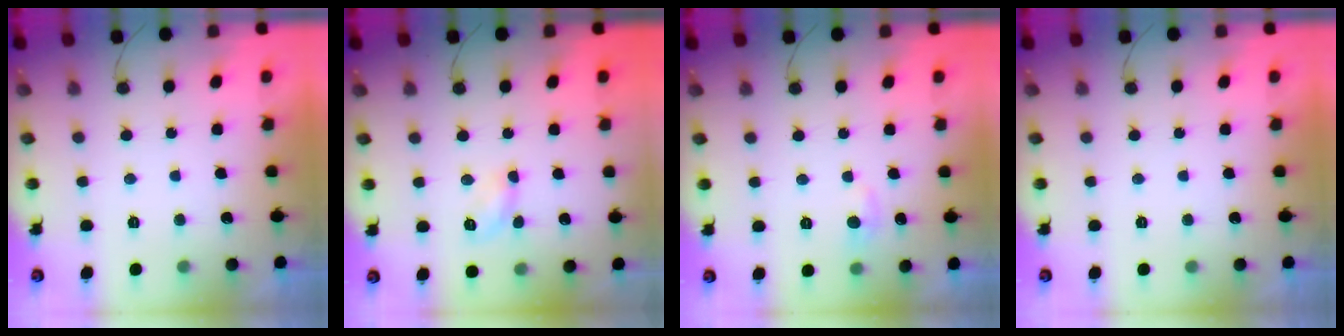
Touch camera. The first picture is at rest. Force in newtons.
{"total": 5.0, "press": 5.0, "slide": 0.5}
{"total": 4.5, "press": 4.4, "slide": 0.7}
{"total": 0.0}